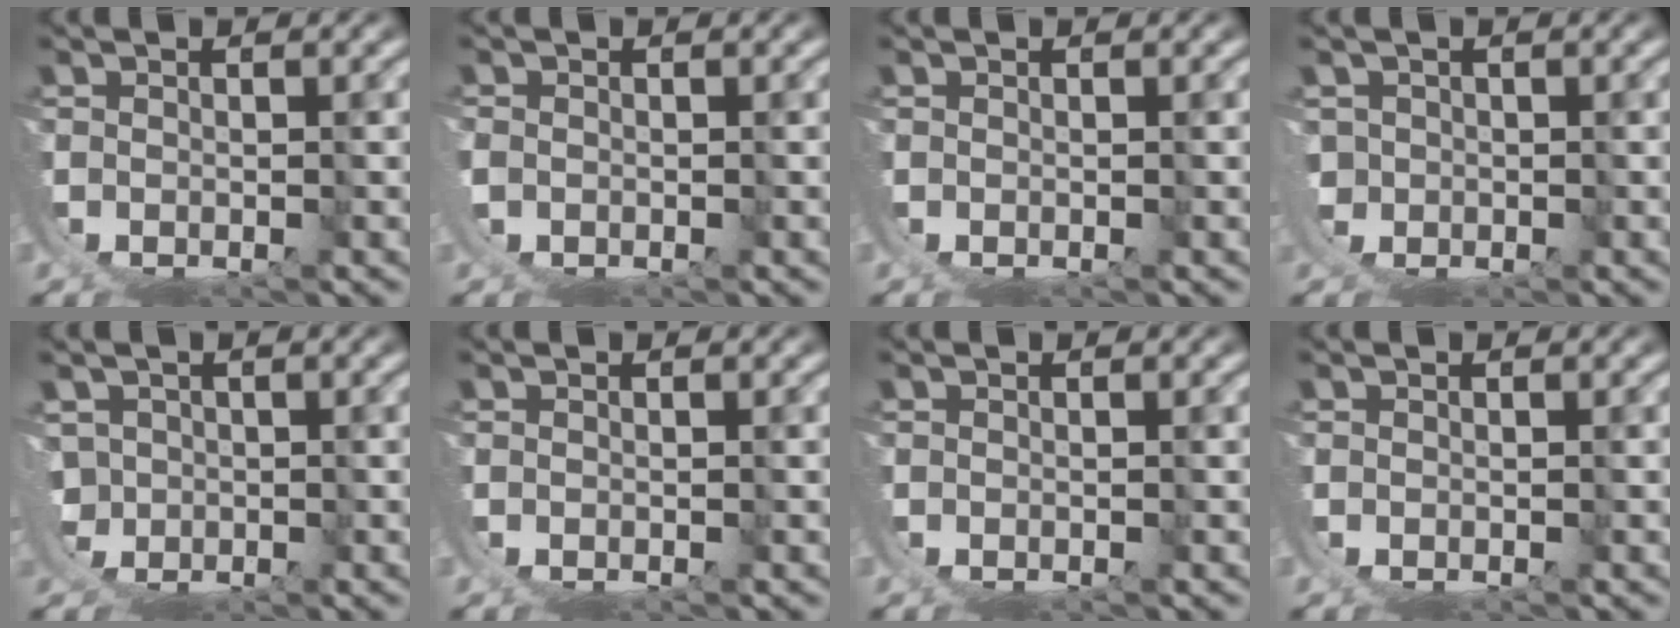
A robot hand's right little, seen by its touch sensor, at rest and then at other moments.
{"total": 0.5, "force": [-0.3, 0.3, 0.2], "torque": [-0.016, -0.014, 0.001]}
{"total": 0.0}
{"total": 3.3, "force": [-0.7, 3.1, 1.1], "torque": [-0.045, -0.031, -0.003]}
{"total": 4.4, "force": [-0.6, 4.0, 1.7], "torque": [-0.062, -0.036, 0.001]}
{"total": 0.0}
{"total": 0.0}
{"total": 0.0}